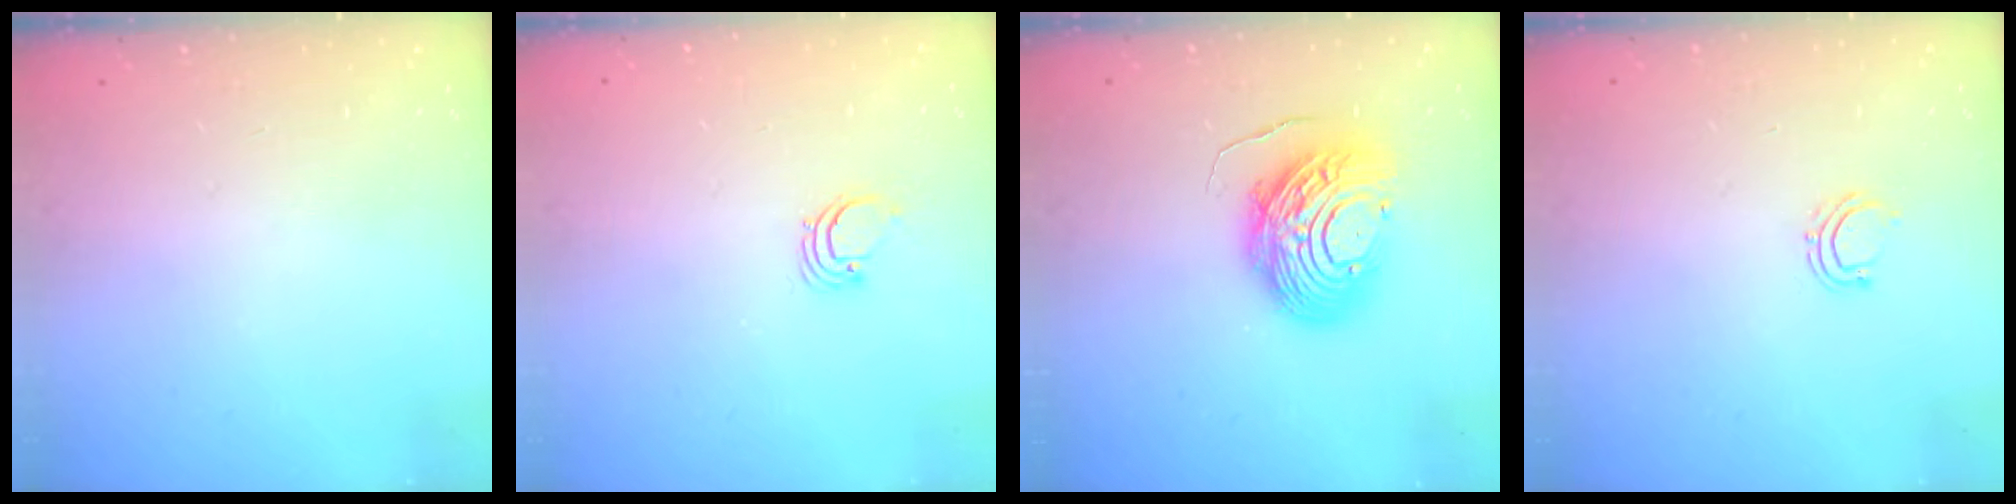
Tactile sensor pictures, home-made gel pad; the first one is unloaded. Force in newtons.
{"total": 1.7, "press": 1.7, "slide": 0.1}
{"total": 13.7, "press": 13.6, "slide": 1.4}
{"total": 5.0, "press": 4.9, "slide": 0.7}